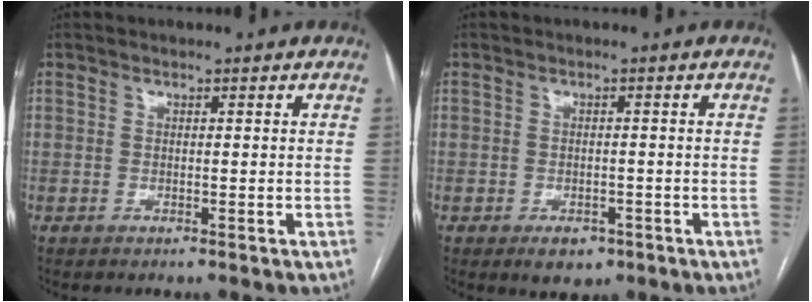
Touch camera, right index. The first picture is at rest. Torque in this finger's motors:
{"motor_torque": [-0.07, -0.02, -0.10, -0.06]}